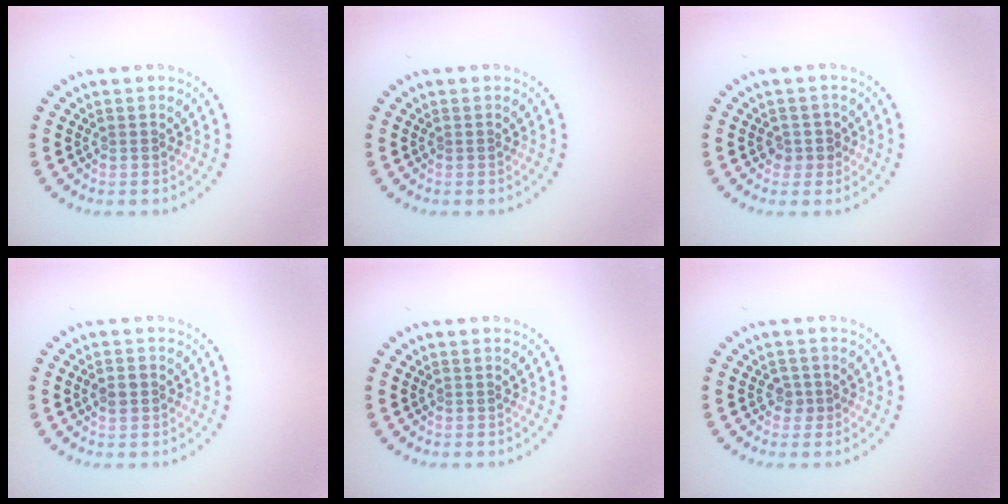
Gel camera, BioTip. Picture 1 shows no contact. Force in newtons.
{"total": 0.0}
{"total": 1.5, "press": 1.3, "slide": 0.8}
{"total": 1.4, "press": 1.4, "slide": 0.1}
{"total": 0.0}
{"total": 1.1, "press": 0.9, "slide": 0.7}